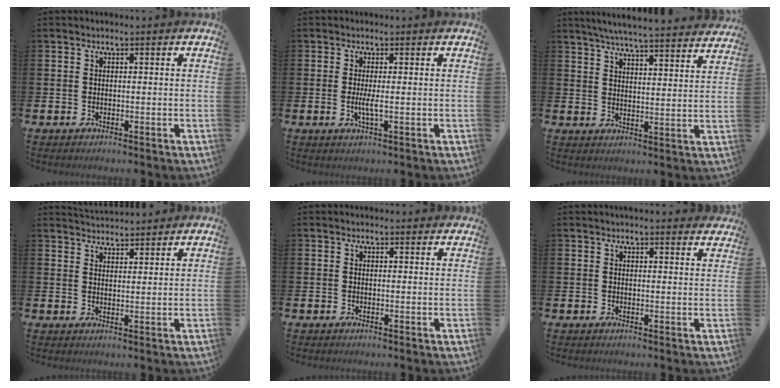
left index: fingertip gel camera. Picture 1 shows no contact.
{"total": 2.0, "force": [-0.1, 0.3, 2.0], "torque": [-0.046, -0.002, -0.001]}
{"total": 6.0, "force": [5.8, 0.0, 1.5], "torque": [-0.047, -0.039, 0.102]}
{"total": 3.4, "force": [3.4, 0.4, -0.1], "torque": [-0.006, -0.016, 0.062]}
{"total": 0.5, "force": [0.4, 0.3, 0.2], "torque": [0.003, 0.000, 0.005]}
{"total": 1.6, "force": [1.6, 0.0, 0.0], "torque": [0.006, -0.010, 0.028]}